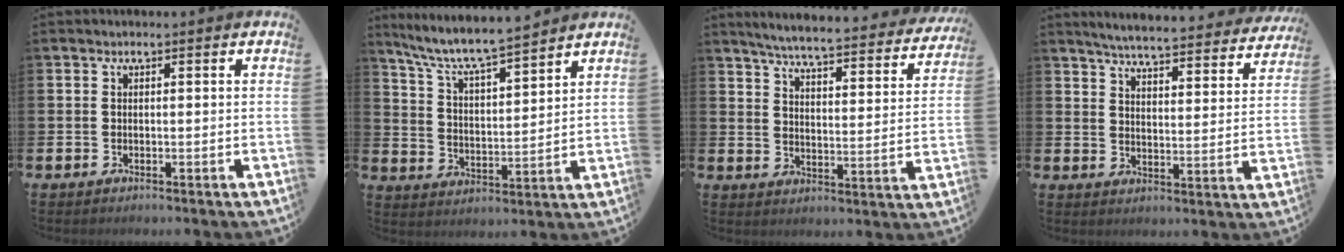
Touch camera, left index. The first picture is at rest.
{"total": 7.6, "force": [7.2, 0.6, 2.5], "torque": [-0.082, -0.049, 0.124]}
{"total": 5.7, "force": [5.3, 0.2, 2.0], "torque": [-0.053, -0.046, 0.084]}
{"total": 5.5, "force": [5.2, 0.2, 1.5], "torque": [-0.043, -0.043, 0.086]}